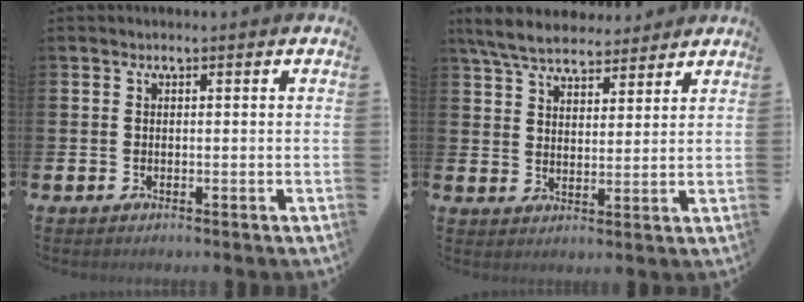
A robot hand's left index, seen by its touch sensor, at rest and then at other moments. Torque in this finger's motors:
{"motor_torque": [1.10, -1.03, 0.29, 0.21]}